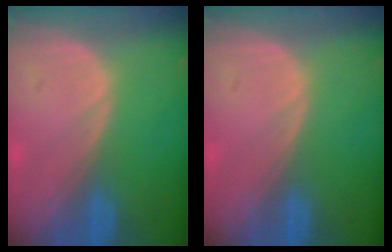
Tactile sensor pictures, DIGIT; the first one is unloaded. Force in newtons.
{"total": 0.0}